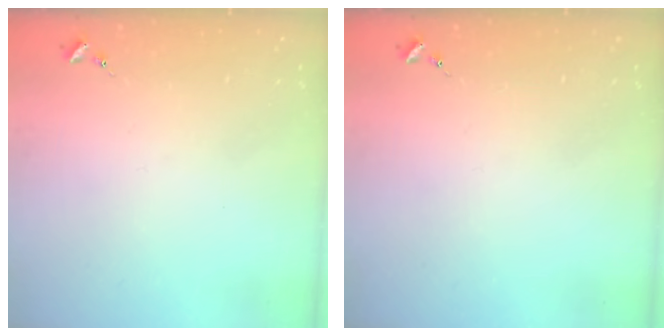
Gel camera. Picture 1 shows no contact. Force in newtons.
{"total": 0.0}